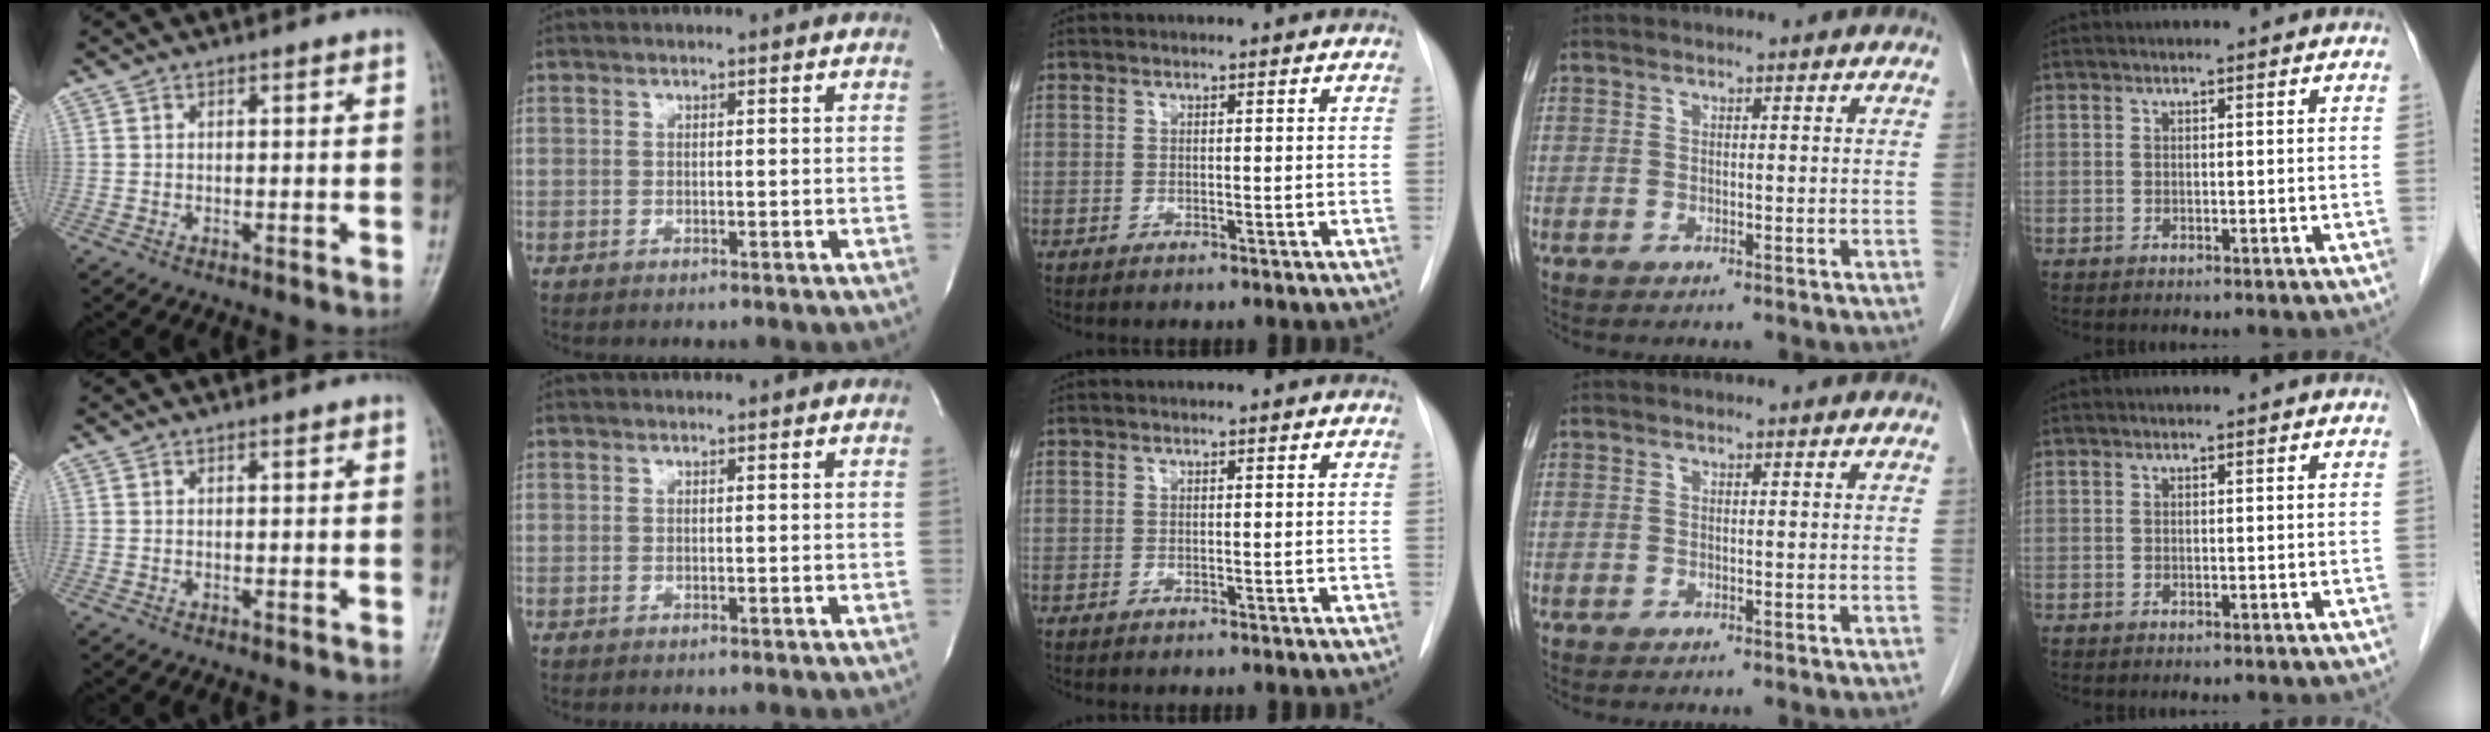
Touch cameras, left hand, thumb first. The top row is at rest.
{}